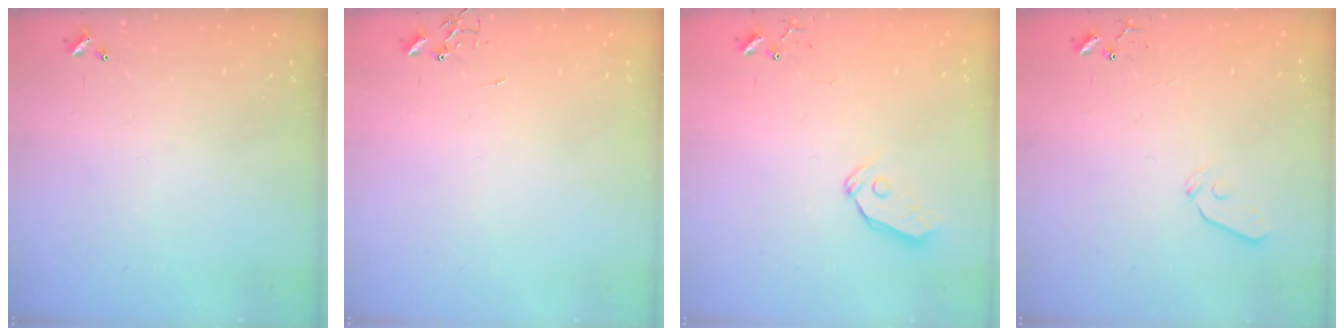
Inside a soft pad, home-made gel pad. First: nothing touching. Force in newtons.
{"total": 0.0}
{"total": 6.0, "press": 6.0, "slide": 0.5}
{"total": 4.4, "press": 4.3, "slide": 0.6}